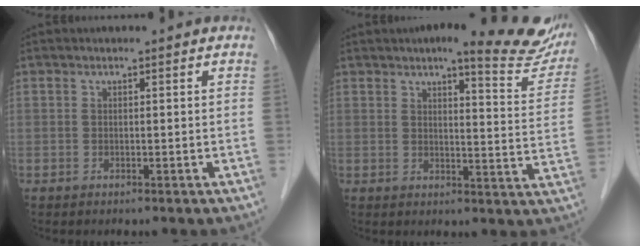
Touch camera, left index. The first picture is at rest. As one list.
[{"total": 14.2, "force": [11.9, 2.5, 7.3], "torque": [-0.072, -0.024, 0.122]}]